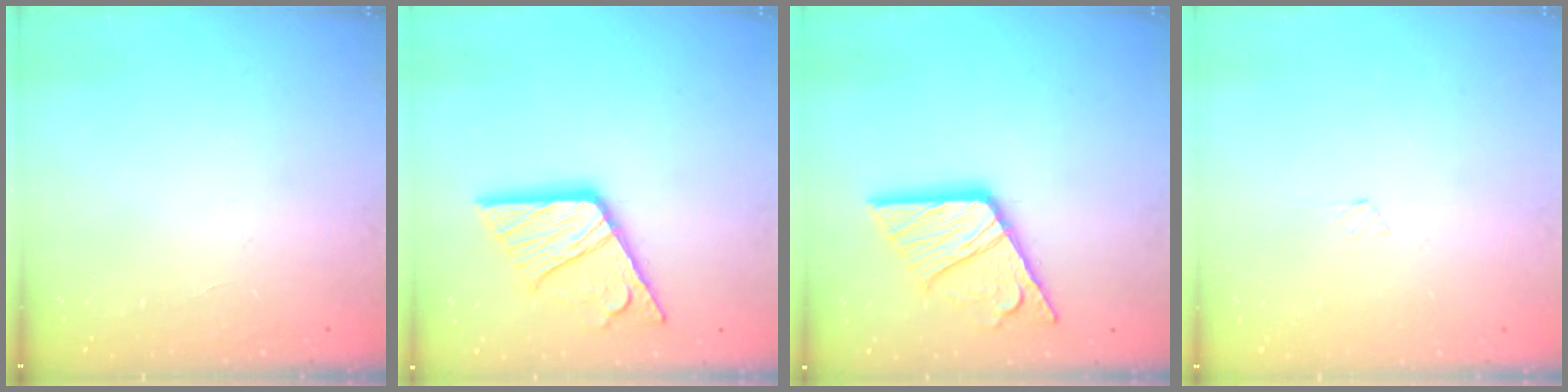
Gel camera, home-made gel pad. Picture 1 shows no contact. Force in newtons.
{"total": 17.3, "press": 17.2, "slide": 1.7}
{"total": 17.3, "press": 17.2, "slide": 1.7}
{"total": 2.4, "press": 2.3, "slide": 0.4}